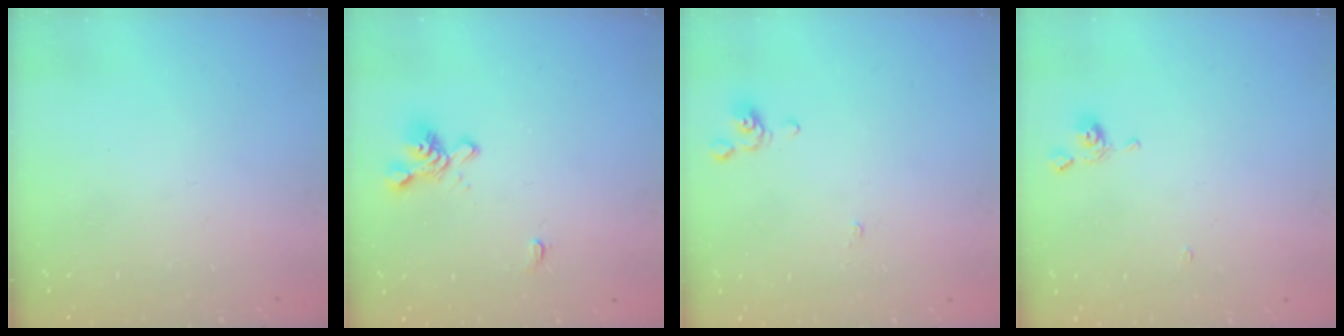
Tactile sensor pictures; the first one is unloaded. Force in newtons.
{"total": 1.2, "press": 0.2, "slide": 1.2}
{"total": 0.0}
{"total": 2.2, "press": 2.2, "slide": 0.3}